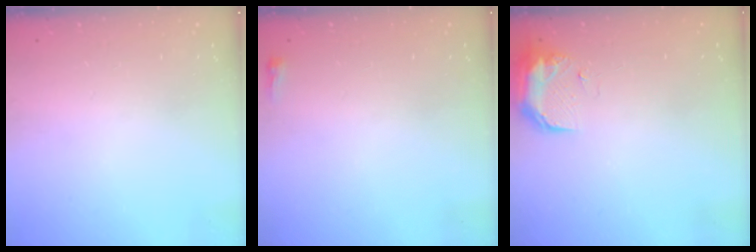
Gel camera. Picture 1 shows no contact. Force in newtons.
{"total": 2.4, "press": 2.4, "slide": 0.6}
{"total": 8.8, "press": 8.7, "slide": 1.2}